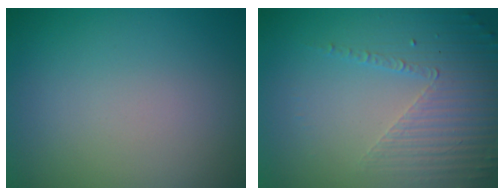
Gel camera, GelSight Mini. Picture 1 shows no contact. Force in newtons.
{"total": 5.2, "press": 3.1, "slide": 4.1}